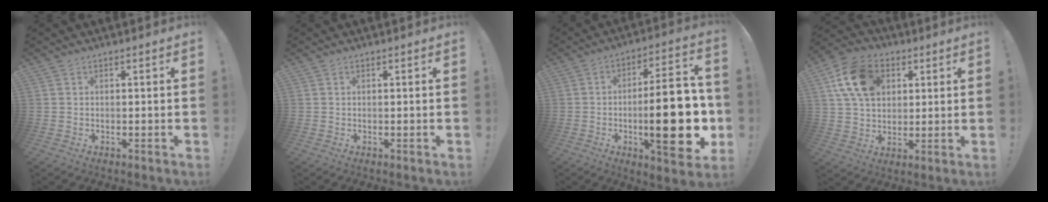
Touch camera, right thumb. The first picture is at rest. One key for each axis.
{"total": 0.0}
{"total": 25.0, "fx": -3.8, "fy": 7.4, "fz": 23.6, "tx": -0.364, "ty": 0.003, "tz": -0.057}
{"total": 16.0, "fx": 5.7, "fy": 11.7, "fz": 9.3, "tx": -0.151, "ty": -0.010, "tz": 0.113}